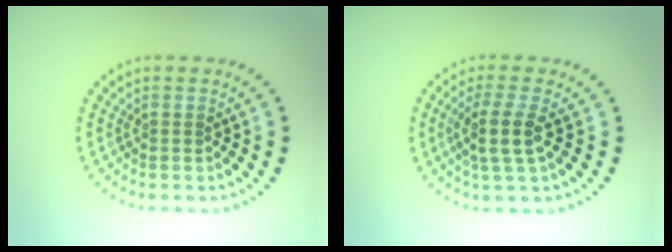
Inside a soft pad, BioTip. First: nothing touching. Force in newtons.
{"total": 2.9, "press": 2.4, "slide": 1.6}